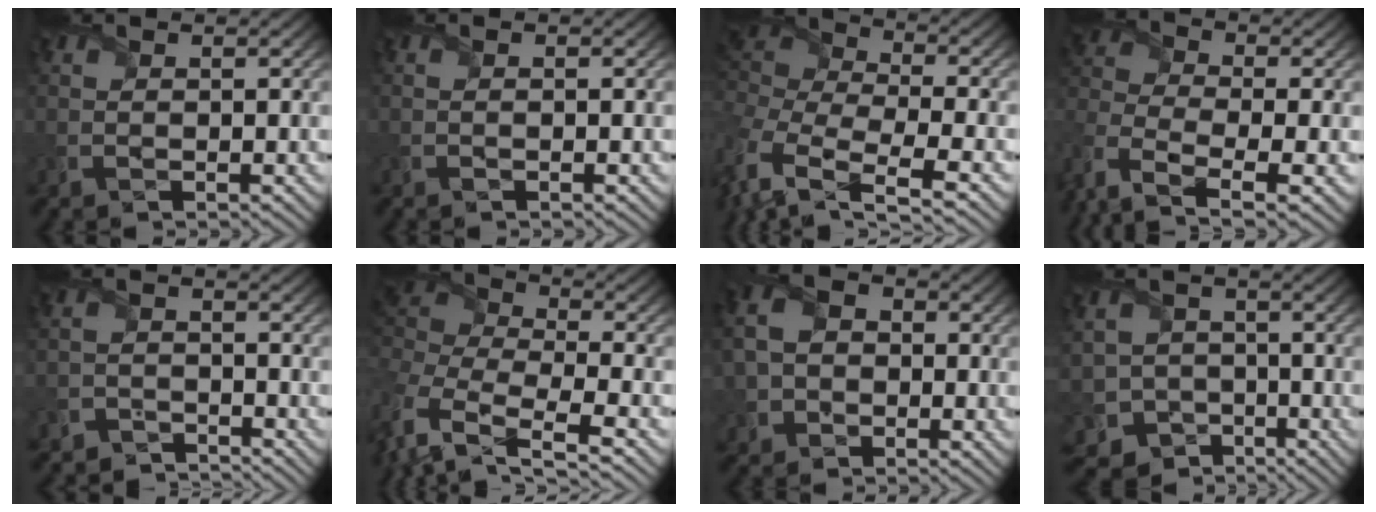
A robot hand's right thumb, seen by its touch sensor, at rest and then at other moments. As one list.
[{"total": 0.6, "force": [-0.4, 0.1, 0.5], "torque": [-0.003, 0.001, -0.004]}, {"total": 10.2, "force": [-3.4, 5.2, 8.1], "torque": [-0.222, -0.001, -0.053]}, {"total": 9.9, "force": [-6.2, 4.4, 6.2], "torque": [-0.159, -0.022, -0.132]}, {"total": 3.4, "force": [-3.3, 0.6, -0.1], "torque": [0.013, 0.003, -0.074]}, {"total": 9.7, "force": [-4.0, 4.7, 7.4], "torque": [-0.203, -0.001, -0.065]}, {"total": 7.0, "force": [-1.3, 5.9, 3.5], "torque": [-0.099, -0.005, -0.038]}, {"total": 9.2, "force": [-5.0, 7.4, 2.0], "torque": [-0.058, -0.021, -0.100]}]